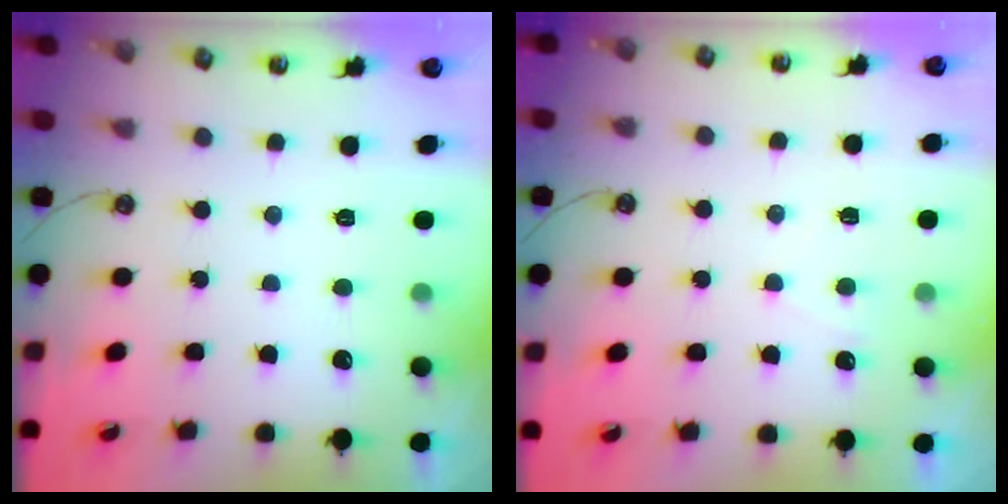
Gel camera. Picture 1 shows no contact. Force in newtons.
{"total": 1.9, "press": 1.9, "slide": 0.3}